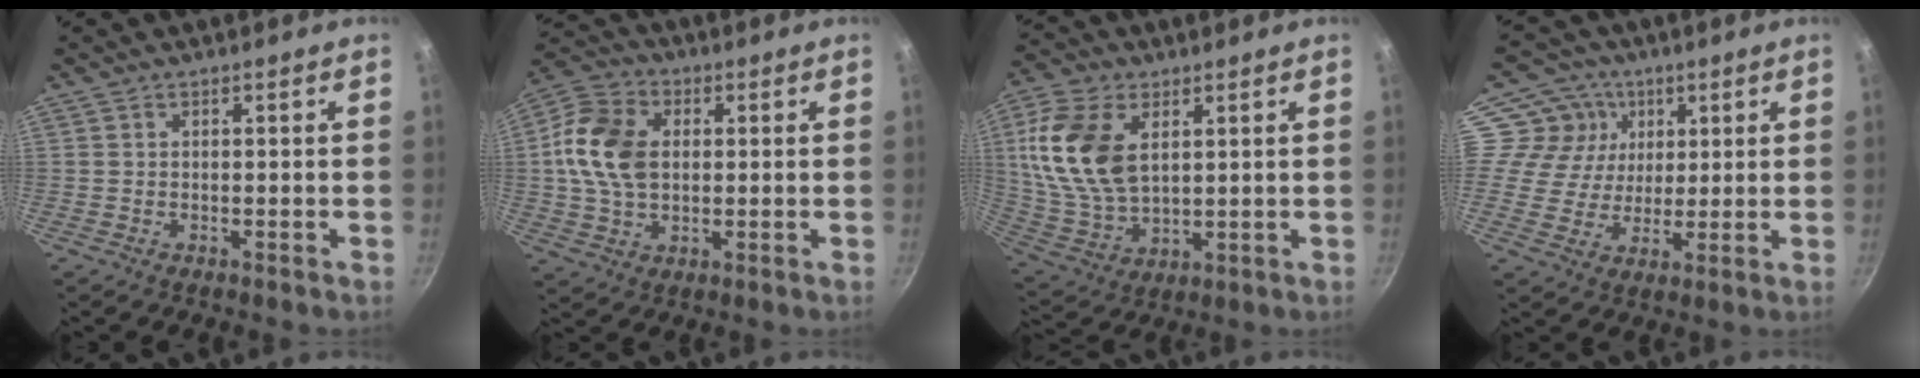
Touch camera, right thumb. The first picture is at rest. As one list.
[{"total": 13.4, "force": [1.4, 9.5, 9.4], "torque": [-0.159, 0.011, 0.014]}, {"total": 16.5, "force": [4.5, 10.0, 12.3], "torque": [-0.230, -0.013, 0.097]}, {"total": 9.3, "force": [3.6, 8.3, 2.2], "torque": [0.006, -0.022, 0.048]}]